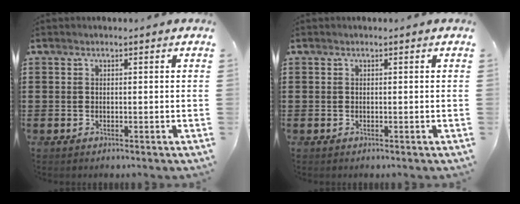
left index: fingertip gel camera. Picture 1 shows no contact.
{"total": 0.0}